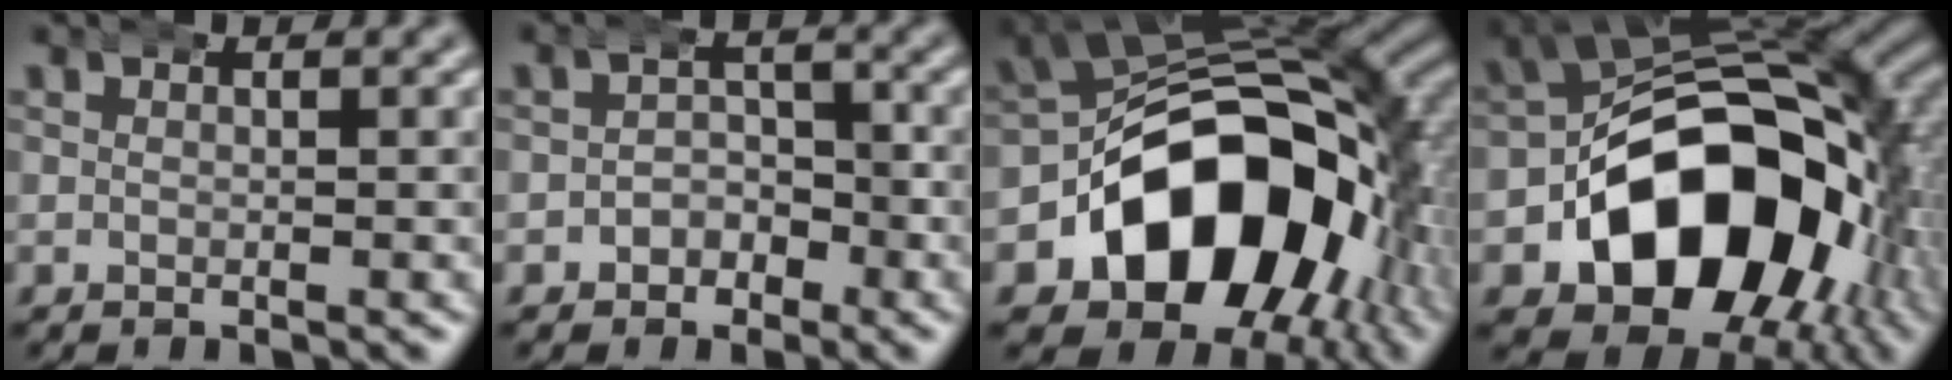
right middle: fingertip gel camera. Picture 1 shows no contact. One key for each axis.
{"total": 3.1, "fx": -1.4, "fy": 2.6, "fz": 0.9, "tx": -0.006, "ty": 0.001, "tz": -0.032}
{"total": 23.6, "fx": -4.9, "fy": 16.4, "fz": 16.2, "tx": -0.285, "ty": -0.061, "tz": -0.060}
{"total": 23.7, "fx": -4.9, "fy": 16.2, "fz": 16.7, "tx": -0.289, "ty": -0.061, "tz": -0.059}